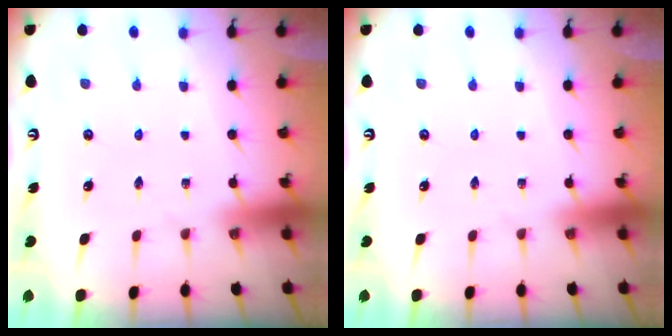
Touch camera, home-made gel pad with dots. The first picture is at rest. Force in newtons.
{"total": 0.0}